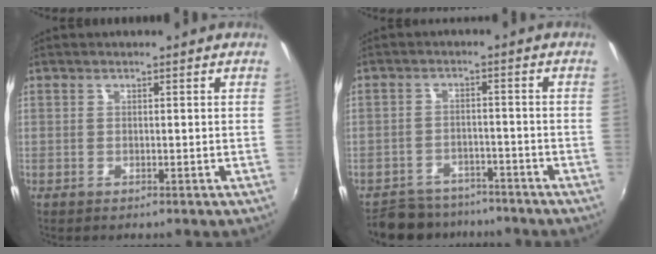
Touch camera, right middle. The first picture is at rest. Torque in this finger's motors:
{"motor_torque": [-0.25, -0.38, -0.08, -0.02]}